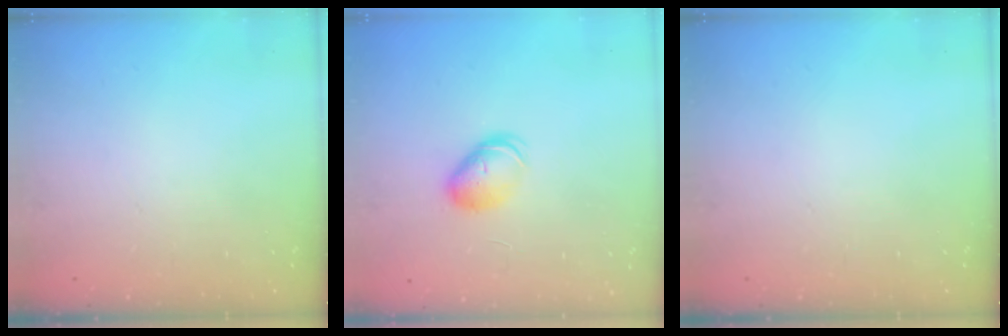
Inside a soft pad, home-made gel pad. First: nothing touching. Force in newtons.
{"total": 8.2, "press": 8.2, "slide": 0.5}
{"total": 0.0}